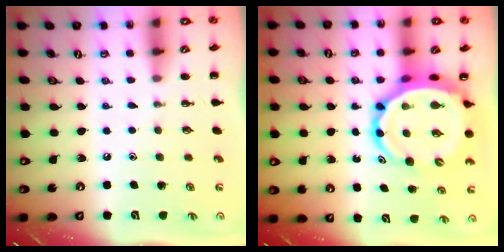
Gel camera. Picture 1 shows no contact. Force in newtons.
{"total": 10.8, "press": 10.4, "slide": 2.9}